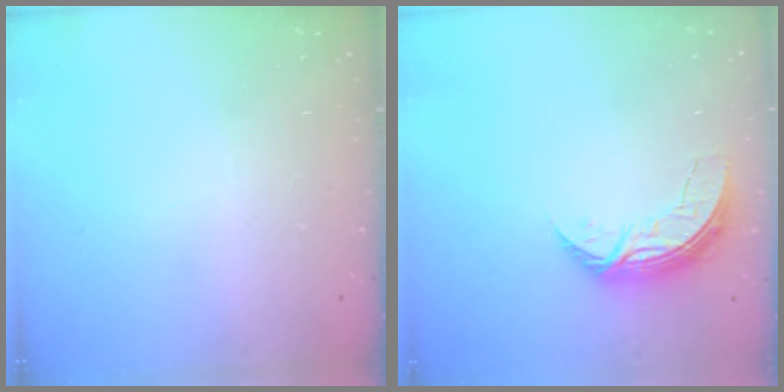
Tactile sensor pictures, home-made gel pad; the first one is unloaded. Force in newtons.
{"total": 7.1, "press": 7.1, "slide": 0.6}